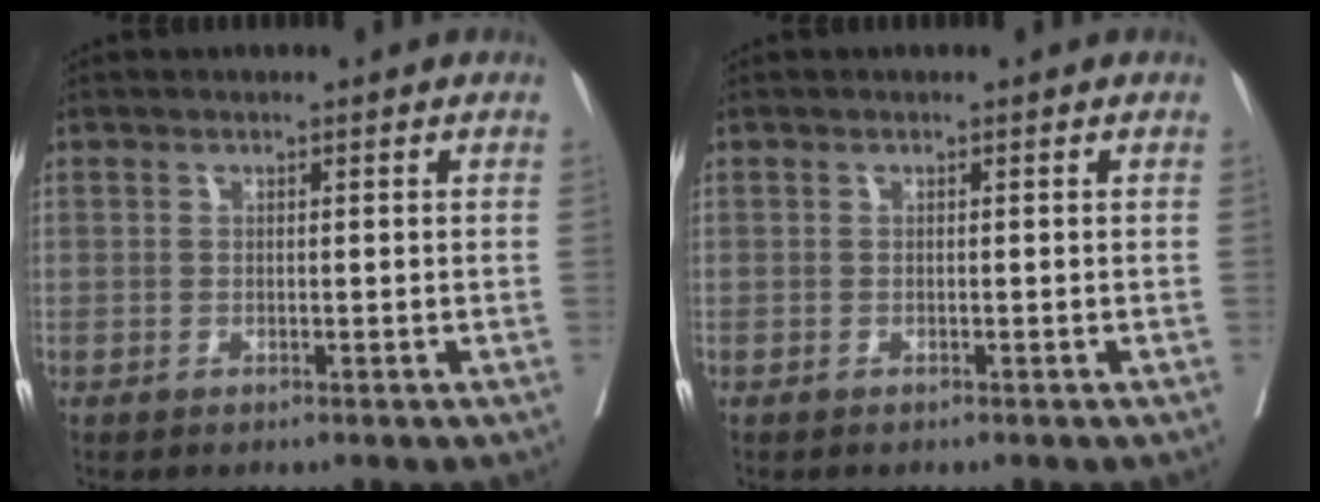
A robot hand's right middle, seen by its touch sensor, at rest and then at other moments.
{"total": 0.0}